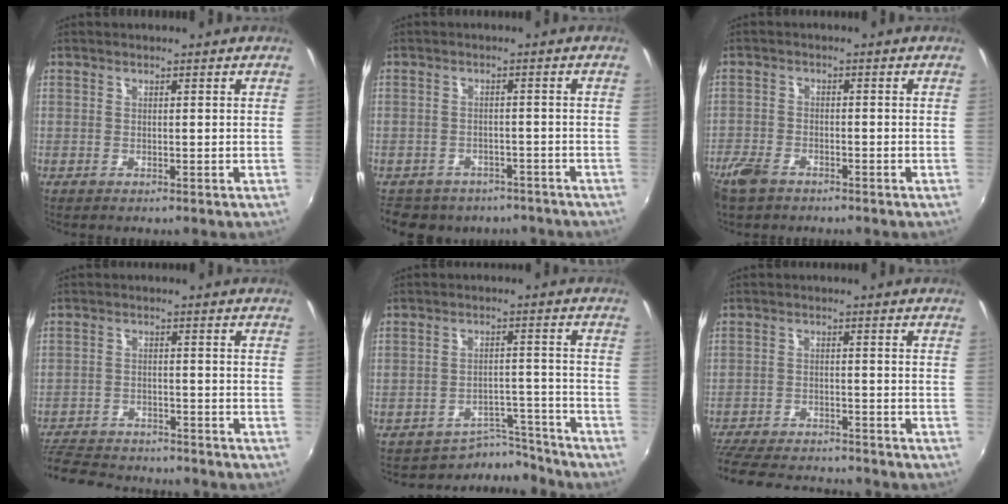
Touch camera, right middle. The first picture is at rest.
{"total": 11.8, "force": [-9.2, 6.2, 4.1], "torque": [-0.096, -0.002, -0.120]}
{"total": 6.1, "force": [-4.4, 3.2, 2.8], "torque": [-0.080, -0.010, -0.089]}
{"total": 13.1, "force": [-11.7, 3.9, 4.5], "torque": [-0.119, -0.007, -0.185]}
{"total": 7.1, "force": [-6.9, 1.7, -1.1], "torque": [0.019, 0.032, -0.103]}
{"total": 15.6, "force": [-13.9, 3.9, 5.9], "torque": [-0.144, -0.013, -0.217]}